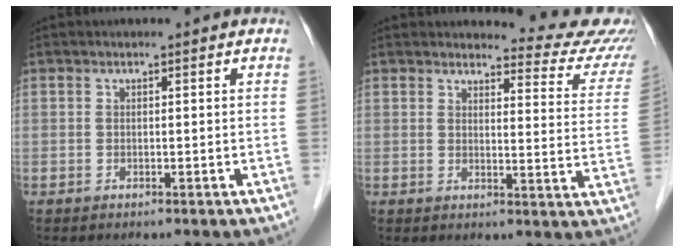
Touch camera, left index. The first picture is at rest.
{"total": 13.7, "force": [13.6, 1.8, 1.3], "torque": [0.020, -0.092, 0.117]}